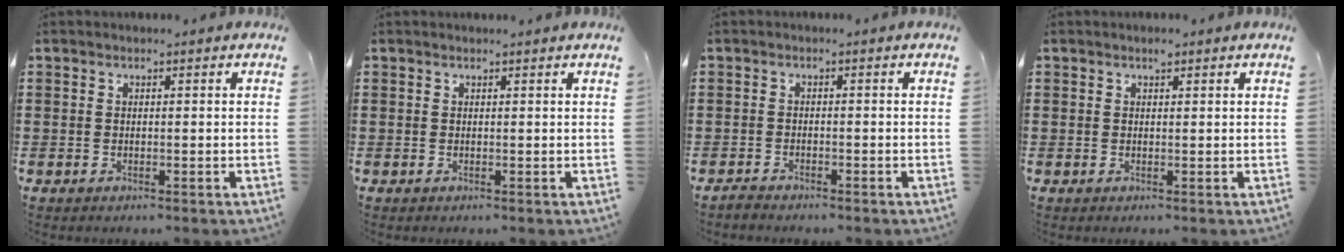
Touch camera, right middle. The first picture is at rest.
{"total": 0.0}
{"total": 1.1, "force": [-1.1, 0.0, 0.1], "torque": [-0.008, -0.001, -0.022]}
{"total": 1.1, "force": [0.7, 0.6, 0.6], "torque": [-0.012, 0.004, 0.012]}